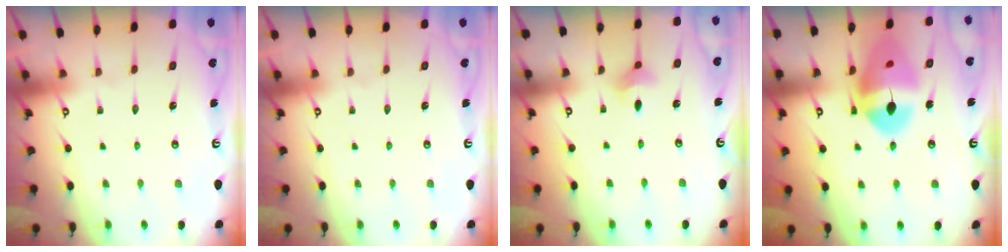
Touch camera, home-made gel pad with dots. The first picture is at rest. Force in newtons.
{"total": 0.0}
{"total": 5.1, "press": 5.0, "slide": 0.9}
{"total": 17.0, "press": 16.9, "slide": 2.2}